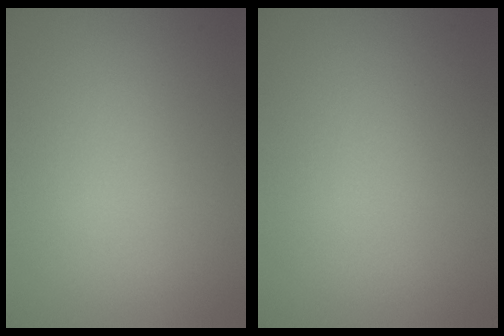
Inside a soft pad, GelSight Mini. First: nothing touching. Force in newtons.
{"total": 0.0}